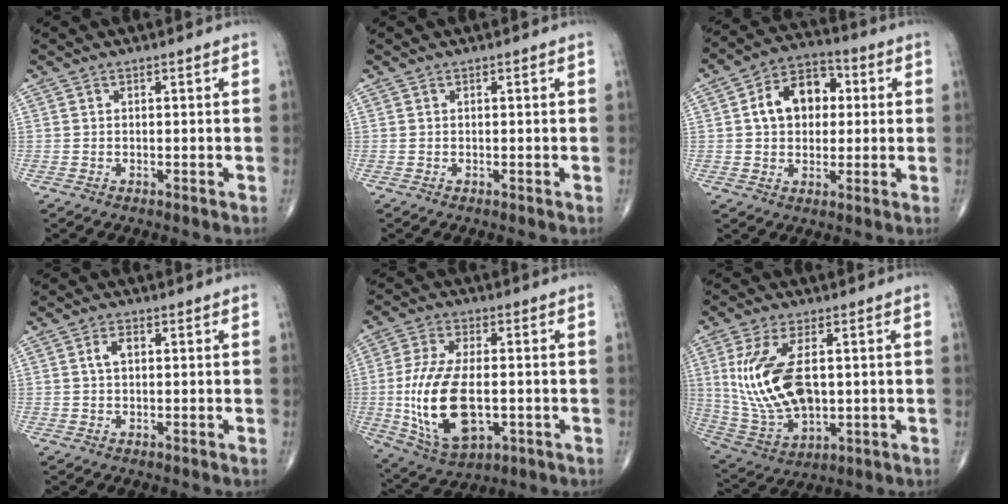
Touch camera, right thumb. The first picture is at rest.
{"total": 0.0}
{"total": 11.6, "force": [1.8, 8.3, 7.9], "torque": [-0.099, 0.019, 0.021]}
{"total": 2.3, "force": [0.4, 1.3, 1.9], "torque": [-0.039, 0.008, 0.006]}
{"total": 17.4, "force": [-2.3, 8.9, 14.8], "torque": [-0.292, -0.001, -0.027]}
{"total": 16.4, "force": [1.8, 8.7, 13.8], "torque": [-0.284, -0.014, 0.050]}